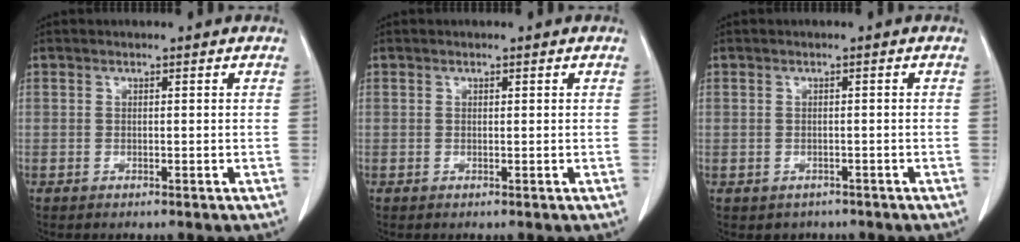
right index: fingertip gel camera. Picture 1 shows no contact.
{"total": 0.0}
{"total": 2.2, "force": [-1.3, 1.7, 0.1], "torque": [-0.005, 0.004, -0.015]}